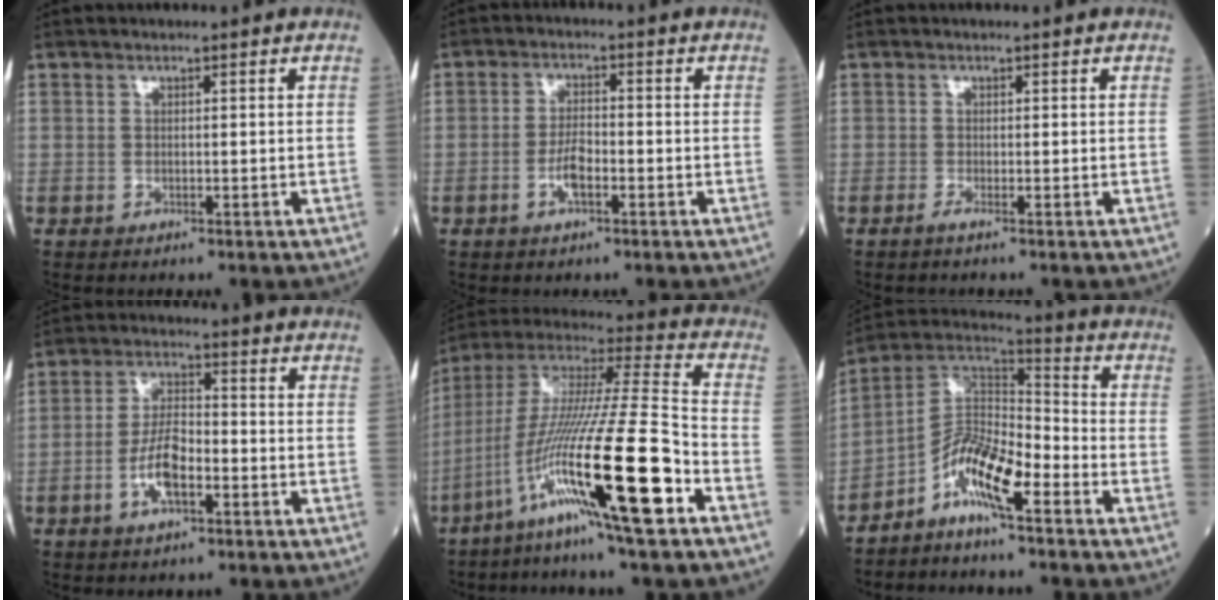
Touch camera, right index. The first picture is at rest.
{"total": 3.7, "force": [-1.5, 1.1, 3.2], "torque": [-0.063, 0.003, -0.029]}
{"total": 0.7, "force": [-0.5, -0.3, 0.5], "torque": [-0.012, -0.002, -0.010]}
{"total": 6.5, "force": [-2.4, 2.2, 5.6], "torque": [-0.115, 0.005, -0.047]}
{"total": 22.0, "force": [-9.5, 0.1, 19.8], "torque": [-0.392, -0.039, -0.181]}
{"total": 9.3, "force": [-5.2, 2.2, 7.3], "torque": [-0.141, 0.021, -0.104]}